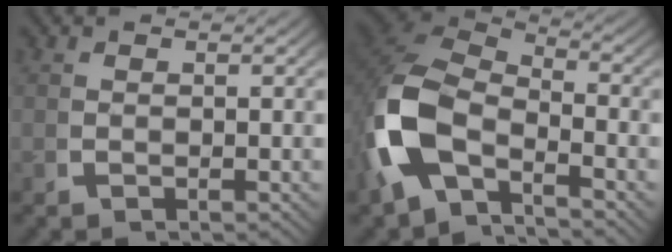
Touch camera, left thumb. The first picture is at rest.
{"total": 11.2, "force": [-1.1, 7.7, 8.1], "torque": [-0.208, -0.020, -0.017]}